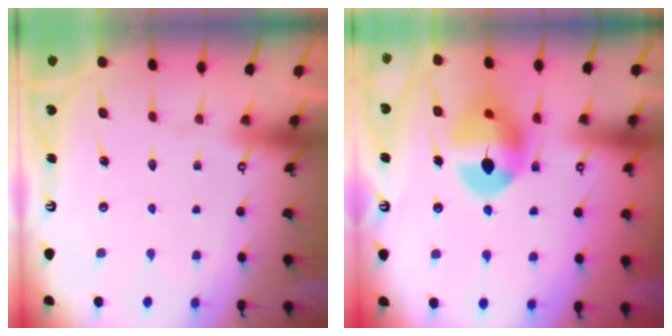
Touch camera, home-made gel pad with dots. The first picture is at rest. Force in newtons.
{"total": 11.2, "press": 11.2, "slide": 0.9}